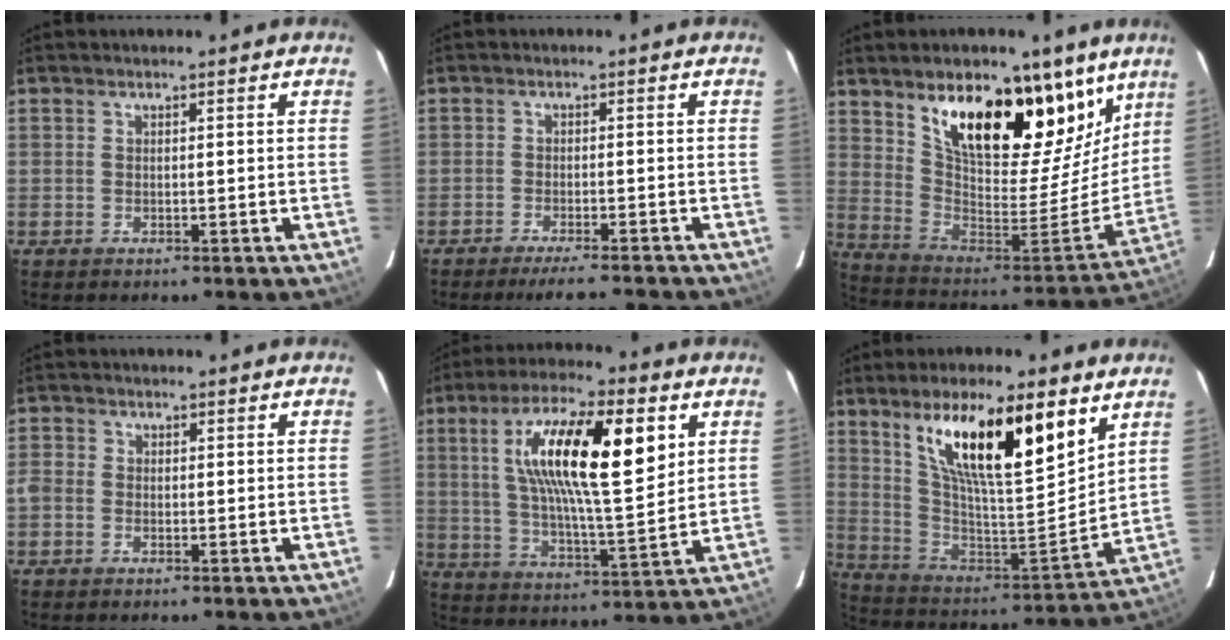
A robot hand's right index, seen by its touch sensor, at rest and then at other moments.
{"total": 8.2, "force": [-7.3, 1.0, 3.5], "torque": [-0.077, -0.012, -0.111]}
{"total": 26.9, "force": [16.9, 11.9, 17.2], "torque": [-0.284, -0.018, 0.300]}
{"total": 2.4, "force": [-1.2, 1.8, 1.1], "torque": [-0.024, 0.001, -0.027]}
{"total": 20.1, "force": [6.7, 5.5, 18.2], "torque": [-0.318, 0.016, 0.112]}
{"total": 22.2, "force": [12.6, 5.6, 17.4], "torque": [-0.298, 0.011, 0.226]}